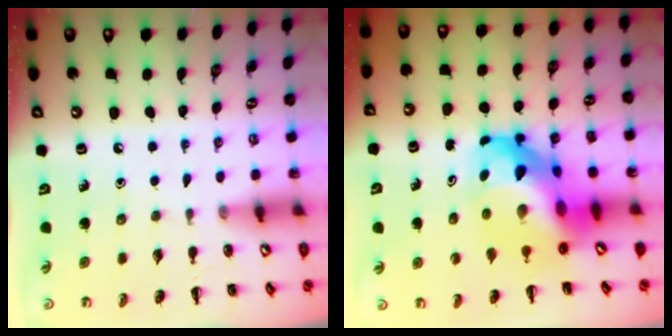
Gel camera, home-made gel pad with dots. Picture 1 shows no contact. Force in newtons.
{"total": 15.9, "press": 15.4, "slide": 4.2}